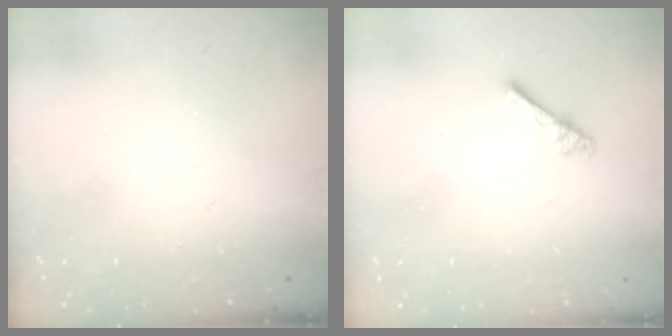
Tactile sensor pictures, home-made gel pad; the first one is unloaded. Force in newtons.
{"total": 2.4, "press": 2.4, "slide": 0.4}